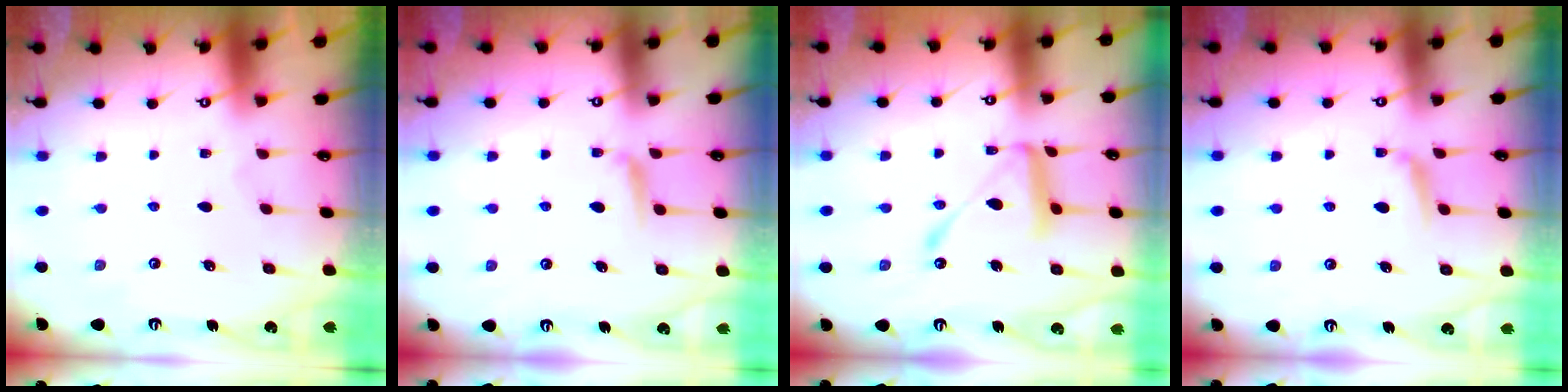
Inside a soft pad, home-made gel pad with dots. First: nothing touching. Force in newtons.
{"total": 5.4, "press": 5.3, "slide": 0.6}
{"total": 15.6, "press": 15.6, "slide": 1.3}
{"total": 6.5, "press": 6.5, "slide": 1.0}